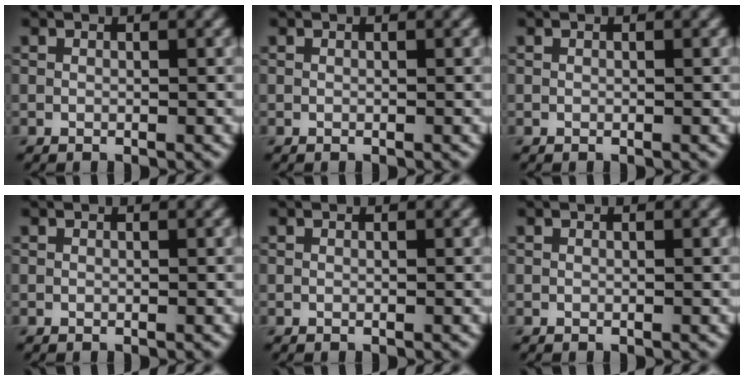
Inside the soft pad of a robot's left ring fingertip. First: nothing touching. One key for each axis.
{"total": 0.0}
{"total": 0.0}
{"total": 0.0}
{"total": 0.0}
{"total": 0.0}